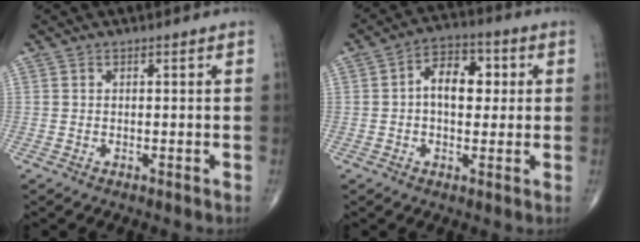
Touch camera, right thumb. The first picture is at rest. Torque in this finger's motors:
{"motor_torque": [-0.33, 0.69, 0.32, 0.09, 0.21]}